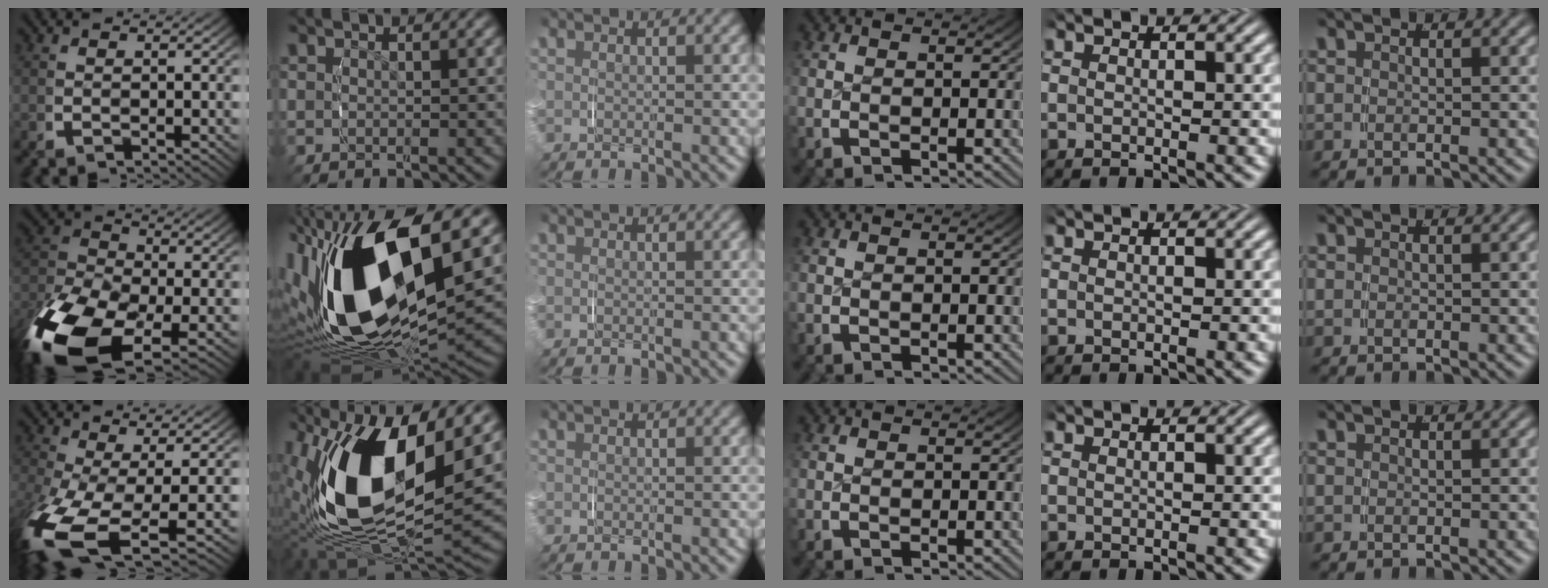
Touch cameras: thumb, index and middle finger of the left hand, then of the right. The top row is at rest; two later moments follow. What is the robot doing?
{"motion": "grasp_and_lifting", "object": "knife"}